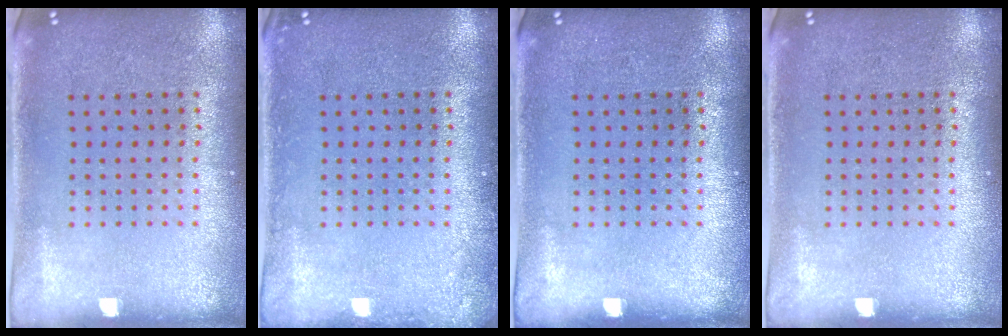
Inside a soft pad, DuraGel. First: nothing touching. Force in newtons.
{"total": 1.1, "press": 1.1, "slide": 0.1}
{"total": 0.0}
{"total": 0.0}